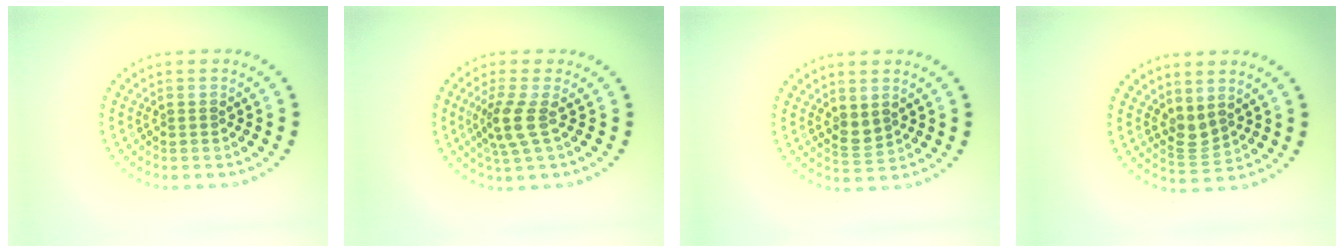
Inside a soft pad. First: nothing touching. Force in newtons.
{"total": 2.7, "press": 2.1, "slide": 1.8}
{"total": 1.6, "press": 1.4, "slide": 0.7}
{"total": 1.9, "press": 1.6, "slide": 1.1}